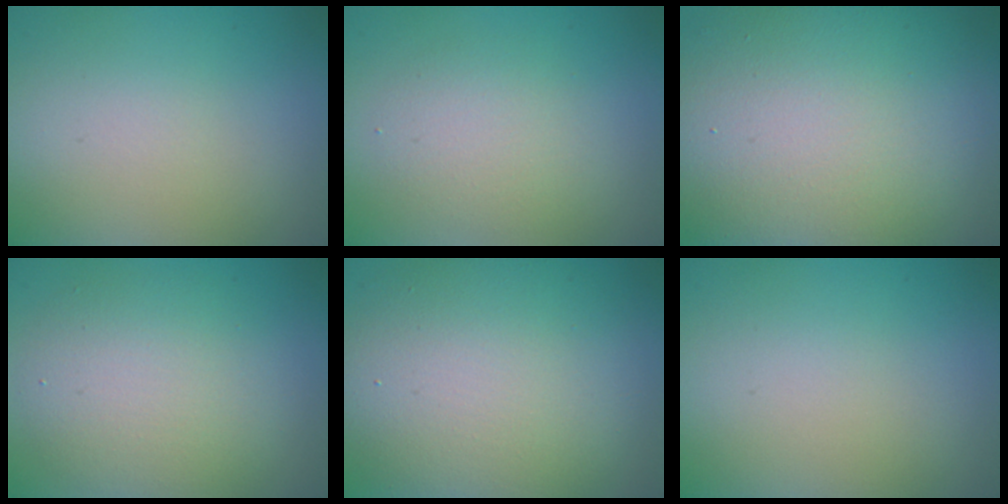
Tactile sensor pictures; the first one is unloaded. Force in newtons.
{"total": 2.6, "press": 2.6, "slide": 0.2}
{"total": 14.6, "press": 14.6, "slide": 0.5}
{"total": 5.3, "press": 5.3, "slide": 0.6}
{"total": 9.9, "press": 9.9, "slide": 0.4}
{"total": 0.0}